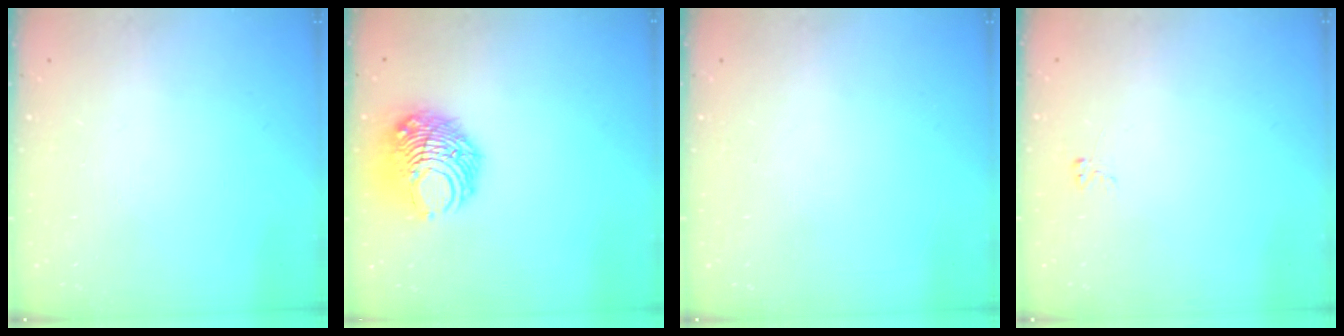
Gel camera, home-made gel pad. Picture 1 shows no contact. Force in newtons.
{"total": 10.1, "press": 10.0, "slide": 1.0}
{"total": 0.0}
{"total": 2.6, "press": 2.6, "slide": 0.4}